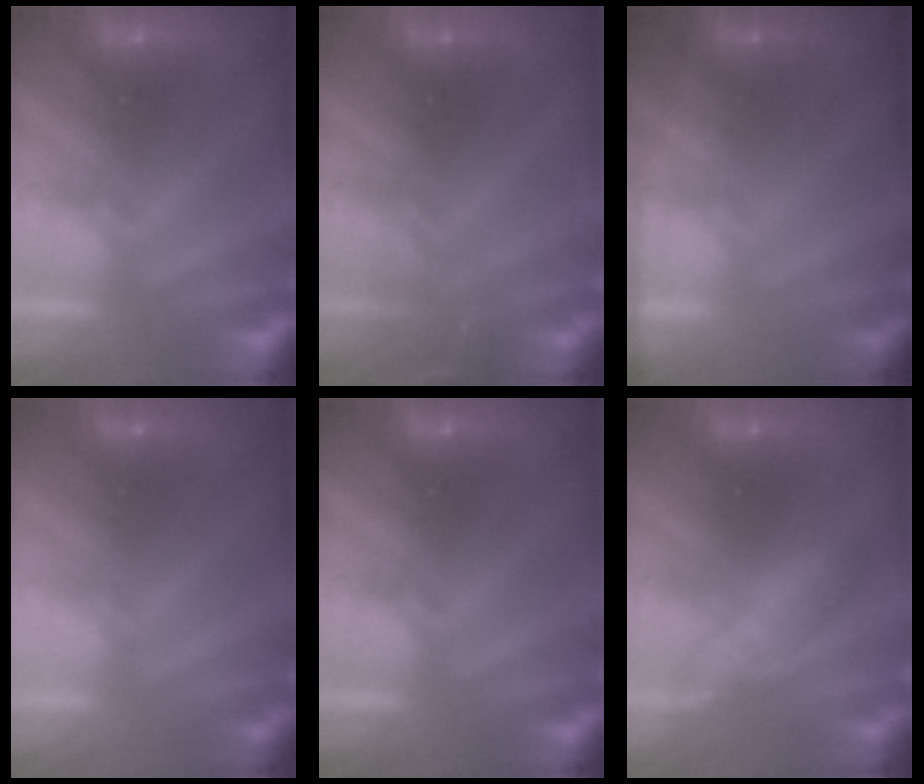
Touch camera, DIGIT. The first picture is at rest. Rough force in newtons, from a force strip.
{"total": 3.0}
{"total": 1.8}
{"total": 3.4}
{"total": 0.0}
{"total": 4.5}